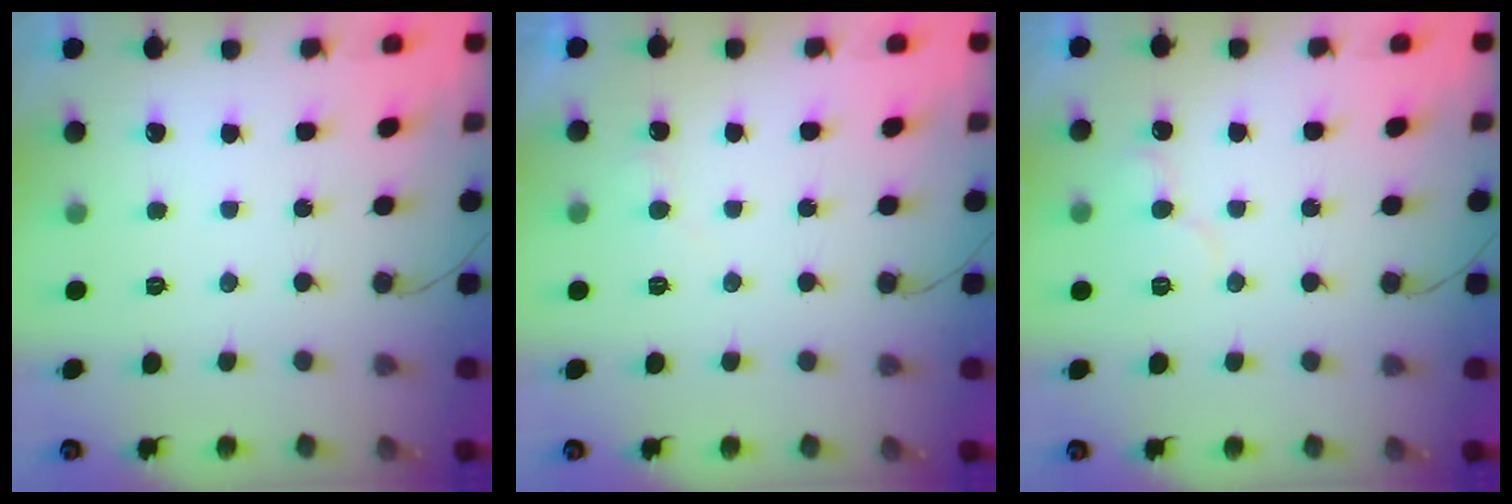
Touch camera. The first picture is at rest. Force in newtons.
{"total": 3.4, "press": 3.4, "slide": 0.4}
{"total": 8.4, "press": 8.4, "slide": 0.4}